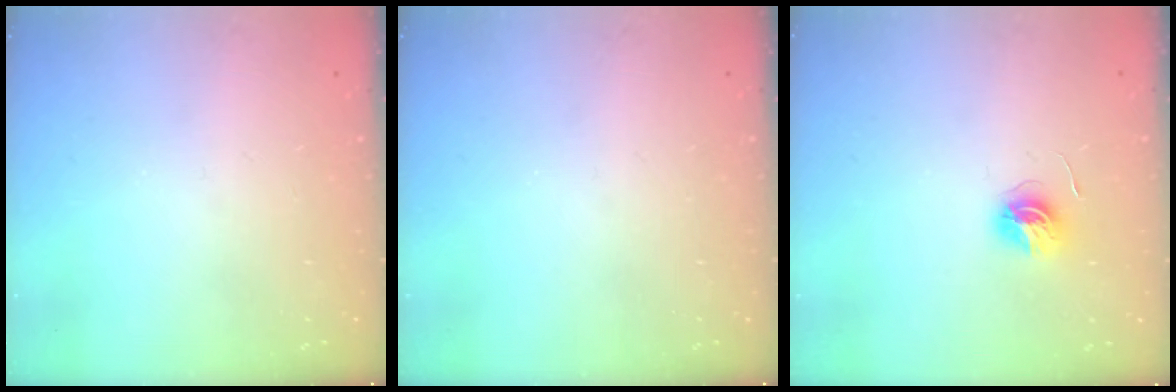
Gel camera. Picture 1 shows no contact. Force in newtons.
{"total": 0.0}
{"total": 5.6, "press": 5.6, "slide": 0.6}